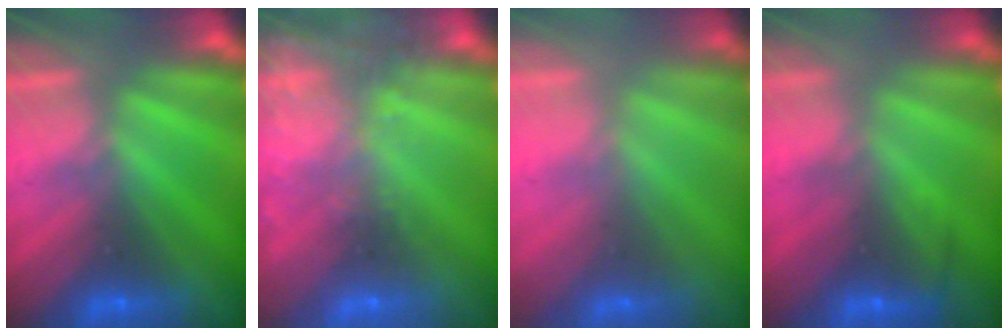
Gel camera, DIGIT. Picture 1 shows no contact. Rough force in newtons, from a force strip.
{"total": 8.8}
{"total": 2.1}
{"total": 2.2}